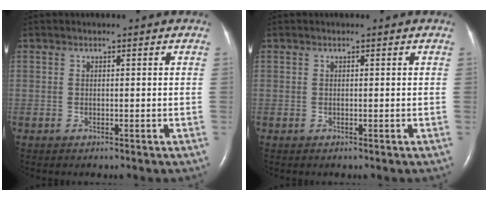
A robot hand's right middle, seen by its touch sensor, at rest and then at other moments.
{"total": 0.0}